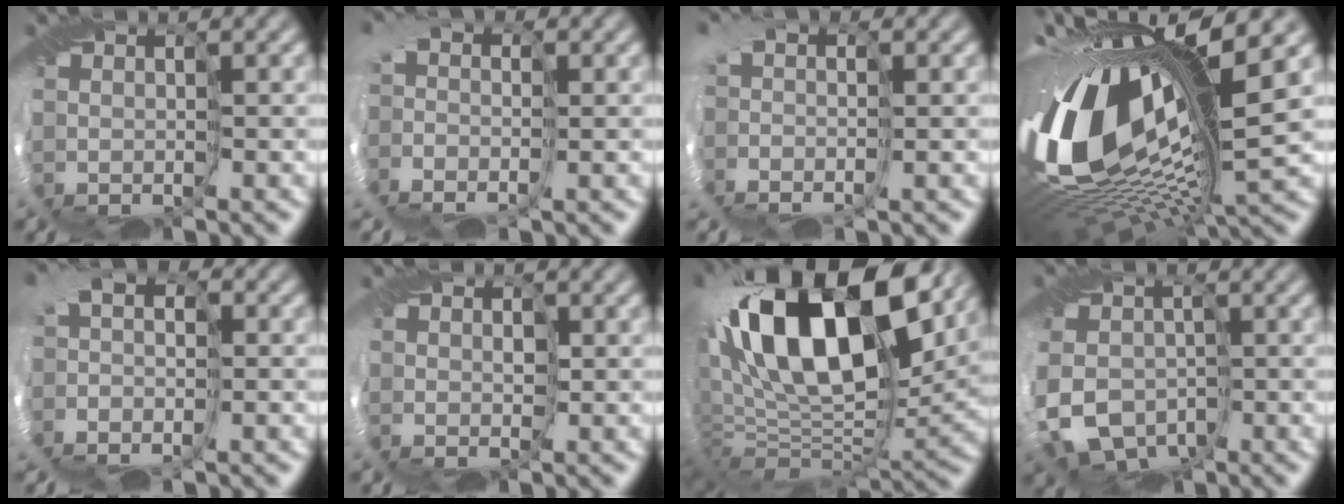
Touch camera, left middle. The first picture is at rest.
{"total": 4.9, "force": [-1.2, 3.6, 3.1], "torque": [-0.041, 0.010, -0.037]}
{"total": 2.7, "force": [-0.7, 1.6, 2.1], "torque": [-0.034, 0.008, -0.017]}
{"total": 17.2, "force": [1.2, 7.6, 15.4], "torque": [-0.320, -0.028, 0.024]}
{"total": 5.7, "force": [-2.6, 3.6, 3.6], "torque": [-0.056, 0.011, -0.051]}
{"total": 1.3, "force": [0.1, 1.2, 0.4], "torque": [-0.002, 0.000, -0.002]}
{"total": 18.7, "force": [4.7, 10.0, 15.1], "torque": [-0.273, 0.029, 0.076]}
{"total": 6.6, "force": [-2.7, 5.2, 2.9], "torque": [-0.051, -0.016, -0.060]}